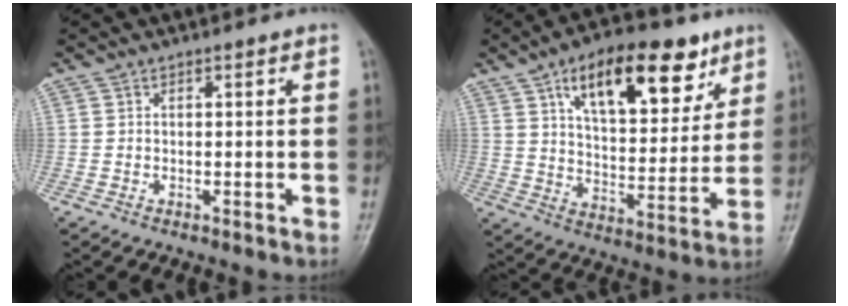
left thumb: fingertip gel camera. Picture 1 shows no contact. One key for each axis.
{"total": 19.7, "fx": 10.4, "fy": 9.2, "fz": 14.0, "tx": -0.166, "ty": -0.035, "tz": 0.167}